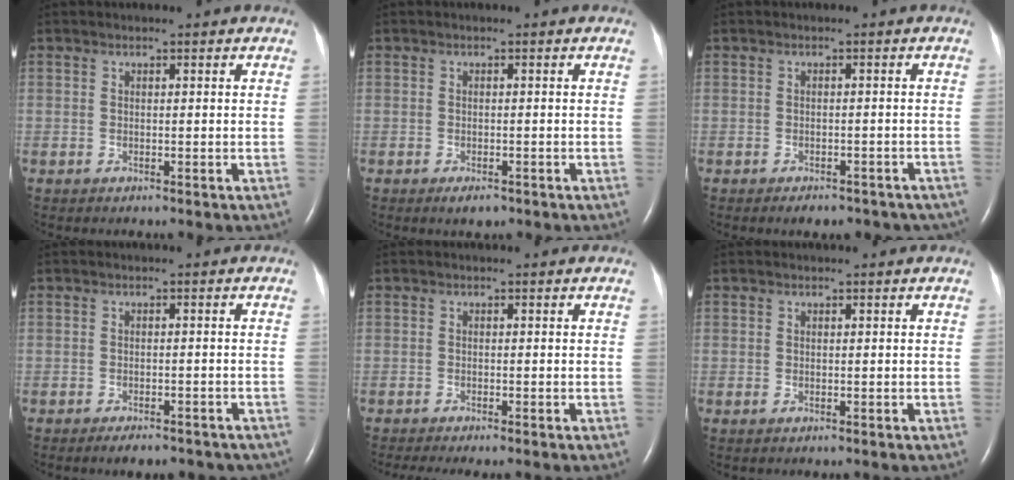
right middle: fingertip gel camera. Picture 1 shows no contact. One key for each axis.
{"total": 1.6, "fx": -1.0, "fy": 0.7, "fz": 1.0, "tx": -0.022, "ty": -0.001, "tz": -0.010}
{"total": 7.4, "fx": -6.2, "fy": 3.1, "fz": 2.7, "tx": -0.028, "ty": 0.004, "tz": -0.060}
{"total": 7.1, "fx": -6.0, "fy": 2.5, "fz": 2.9, "tx": -0.031, "ty": 0.002, "tz": -0.064}
{"total": 3.5, "fx": -3.1, "fy": -0.4, "fz": 1.8, "tx": -0.027, "ty": -0.008, "tz": -0.048}
{"total": 0.0}